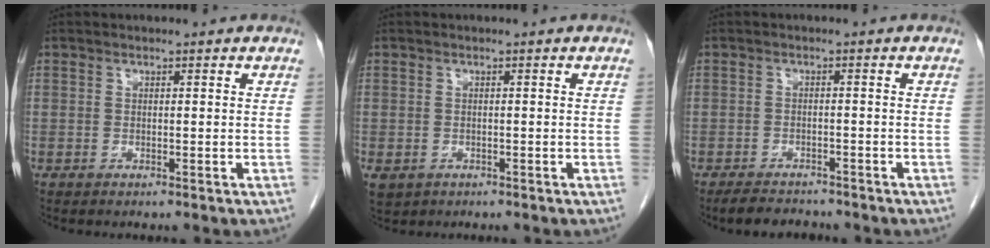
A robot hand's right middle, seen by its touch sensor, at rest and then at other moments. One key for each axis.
{"total": 4.4, "fx": -2.1, "fy": 3.5, "fz": 1.6, "tx": -0.038, "ty": -0.006, "tz": -0.026}
{"total": 4.4, "fx": -3.9, "fy": 1.5, "fz": 1.2, "tx": -0.023, "ty": -0.007, "tz": -0.062}